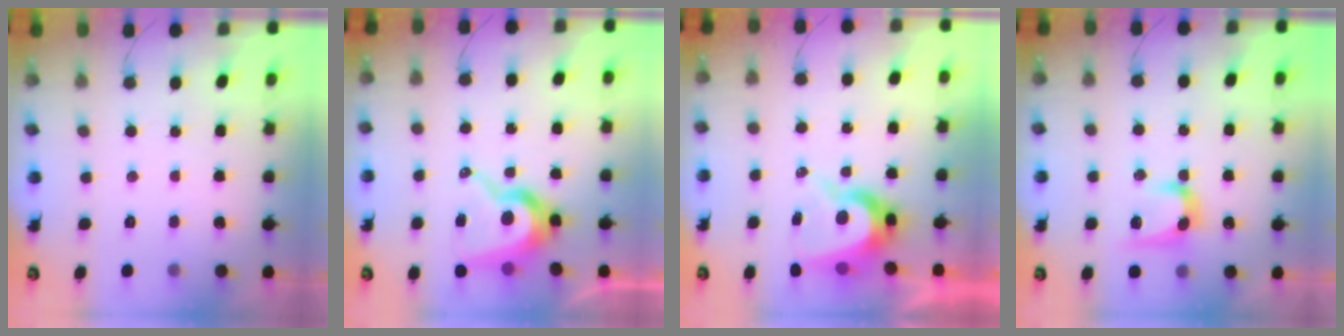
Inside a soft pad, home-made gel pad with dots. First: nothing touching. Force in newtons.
{"total": 13.8, "press": 13.7, "slide": 1.1}
{"total": 9.9, "press": 9.9, "slide": 0.6}
{"total": 10.4, "press": 10.4, "slide": 0.4}